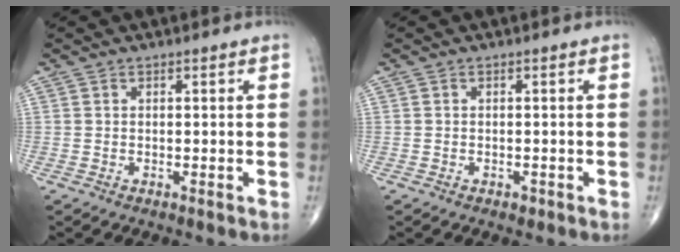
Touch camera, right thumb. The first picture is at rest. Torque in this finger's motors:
{"motor_torque": [0.02, 0.18, -0.11, -0.04, -0.01]}